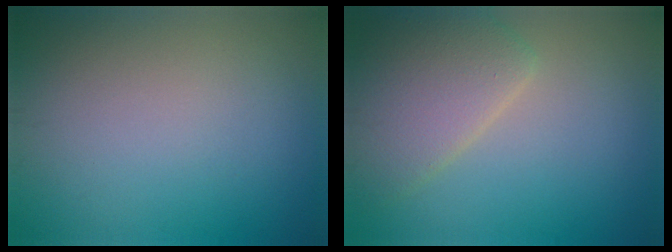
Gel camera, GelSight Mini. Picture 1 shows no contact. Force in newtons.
{"total": 5.4, "press": 5.3, "slide": 0.4}